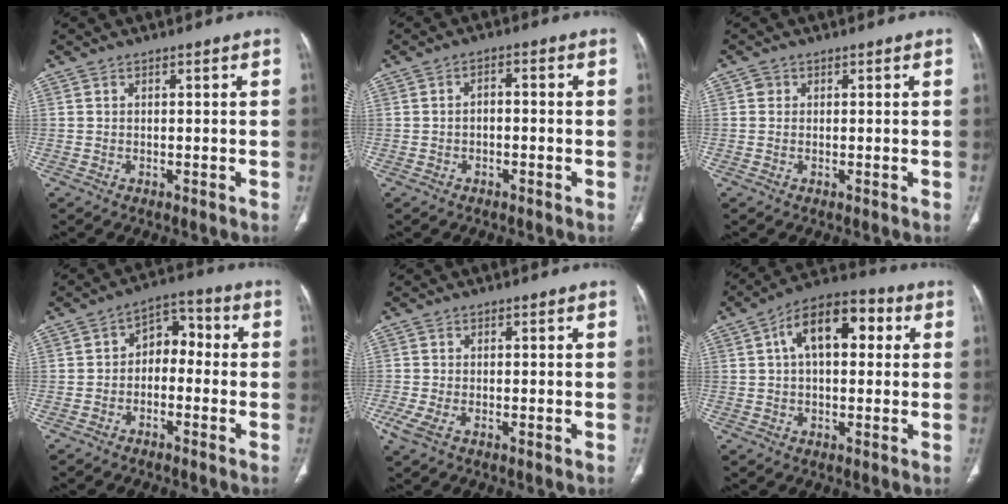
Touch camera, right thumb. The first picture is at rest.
{"total": 2.1, "force": [-0.6, 1.3, 1.6], "torque": [-0.022, 0.014, -0.014]}
{"total": 0.9, "force": [0.2, 0.9, 0.2], "torque": [0.004, 0.002, 0.002]}
{"total": 6.7, "force": [-1.0, 4.8, 4.6], "torque": [-0.042, 0.040, -0.033]}
{"total": 3.0, "force": [-1.3, 1.1, 2.5], "torque": [-0.074, -0.007, -0.031]}
{"total": 13.4, "force": [3.4, 7.4, 10.7], "torque": [-0.153, 0.031, 0.047]}